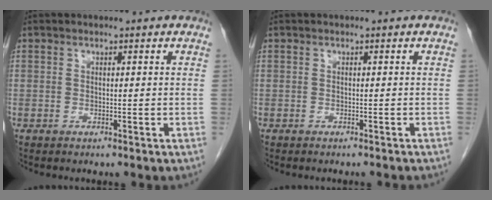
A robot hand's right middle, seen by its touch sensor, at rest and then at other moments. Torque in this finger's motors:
{"motor_torque": [-0.85, -1.29, -0.14, -0.03]}